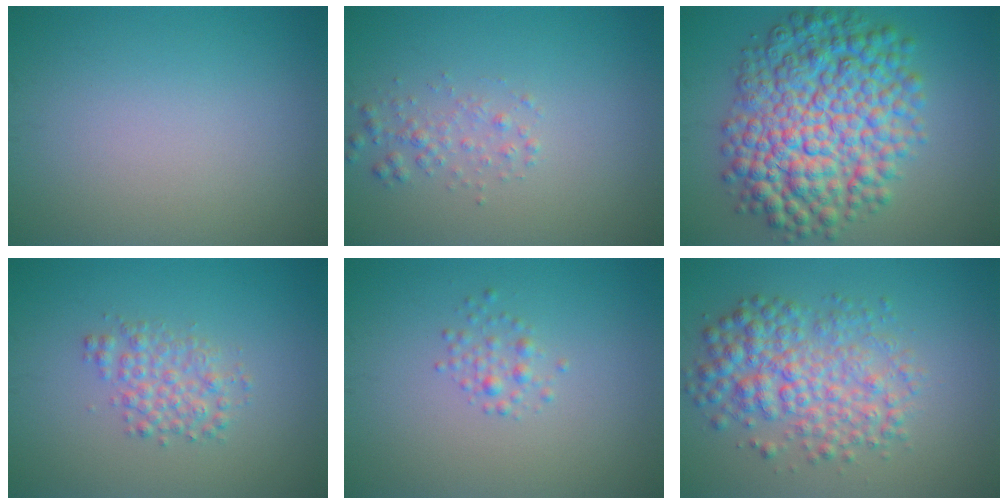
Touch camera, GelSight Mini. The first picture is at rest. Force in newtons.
{"total": 1.6, "press": 1.6, "slide": 0.0}
{"total": 11.3, "press": 11.3, "slide": 0.1}
{"total": 2.6, "press": 2.6, "slide": 0.0}
{"total": 1.3, "press": 1.3, "slide": 0.0}
{"total": 5.8, "press": 5.8, "slide": 0.0}